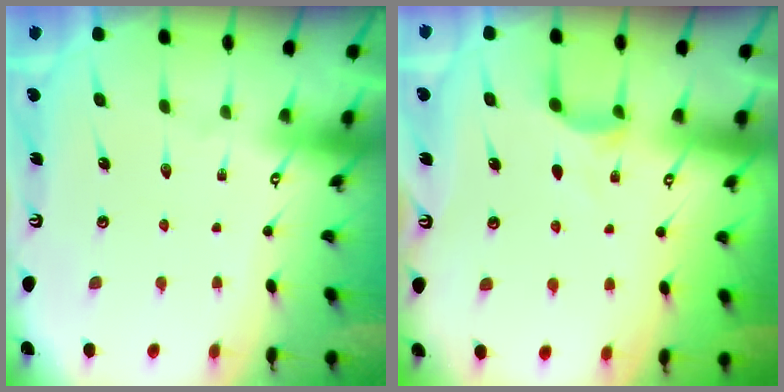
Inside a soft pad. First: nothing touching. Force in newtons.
{"total": 3.2, "press": 3.2, "slide": 0.4}